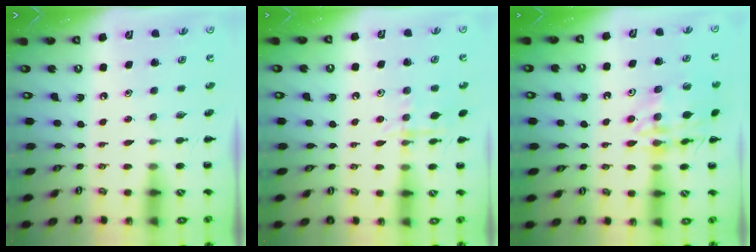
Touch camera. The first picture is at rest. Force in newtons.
{"total": 9.9, "press": 9.8, "slide": 0.7}
{"total": 16.0, "press": 16.0, "slide": 1.7}